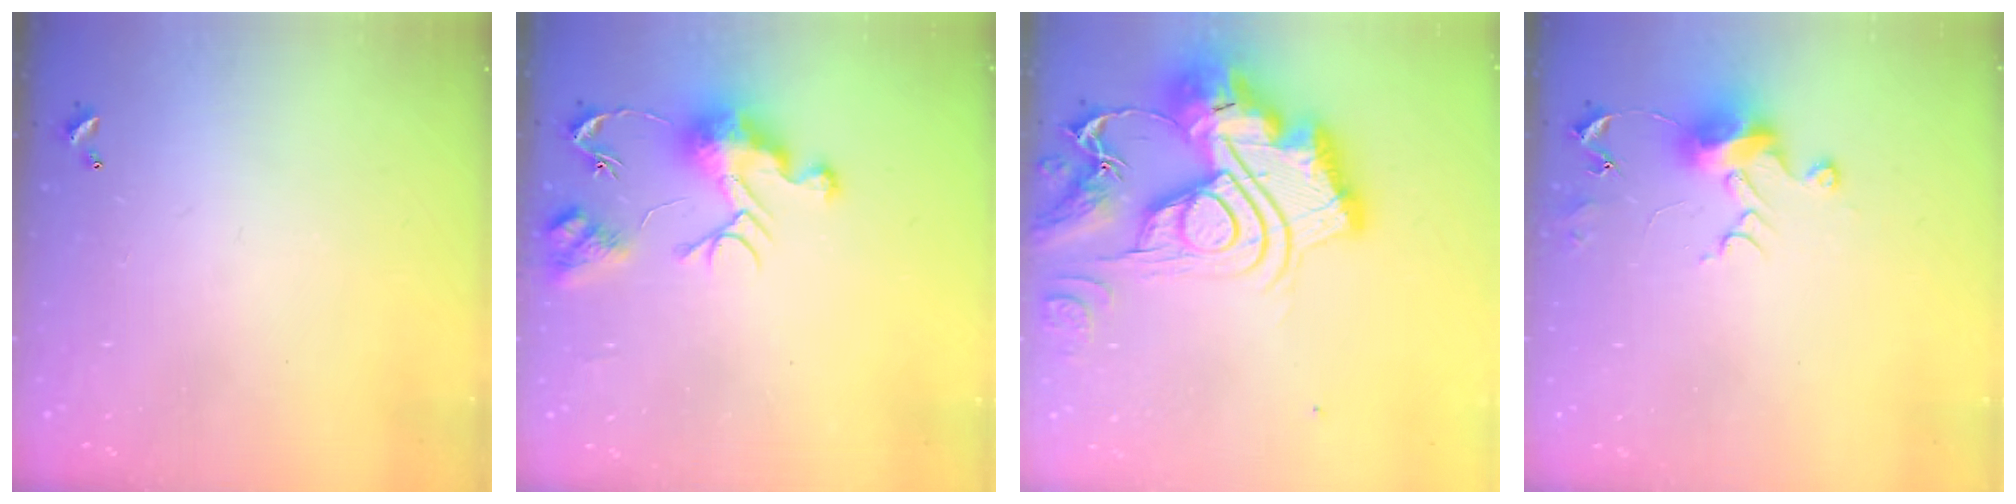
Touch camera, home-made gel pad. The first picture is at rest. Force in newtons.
{"total": 9.4, "press": 9.4, "slide": 0.7}
{"total": 0.6, "press": 0.6, "slide": 0.0}
{"total": 7.7, "press": 7.7, "slide": 0.4}